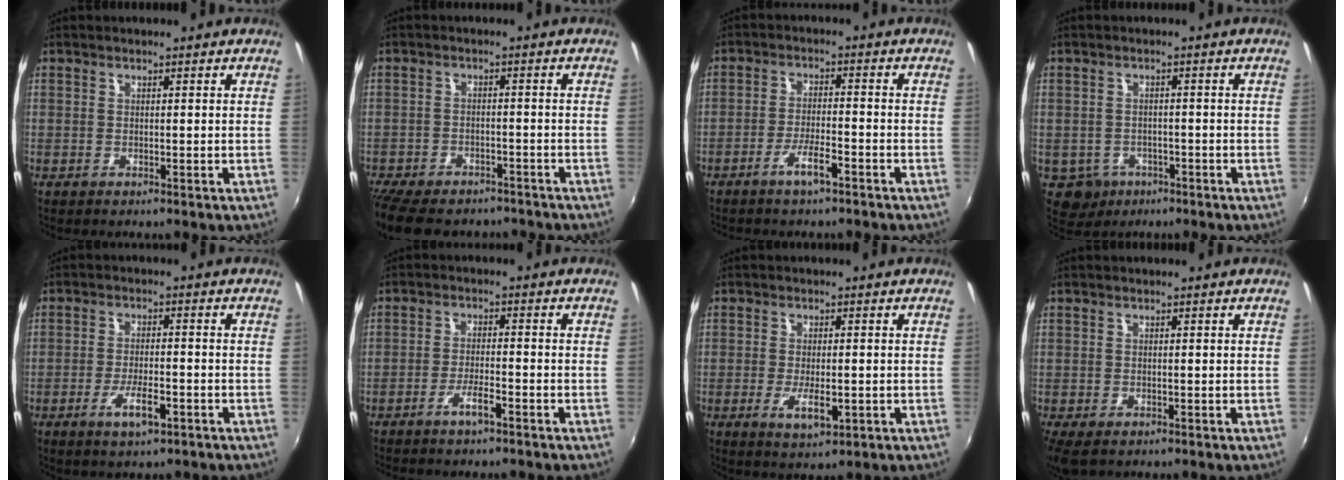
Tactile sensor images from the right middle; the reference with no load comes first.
{"total": 15.3, "force": [-12.4, 6.6, 6.1], "torque": [-0.154, -0.012, -0.185]}
{"total": 4.5, "force": [-3.3, 0.8, 3.0], "torque": [-0.070, 0.000, -0.058]}
{"total": 5.2, "force": [-2.4, 4.5, 1.3], "torque": [-0.037, -0.003, -0.028]}
{"total": 5.4, "force": [-3.0, 1.7, 4.2], "torque": [-0.090, -0.009, -0.049]}
{"total": 3.4, "force": [-2.6, 0.4, 2.3], "torque": [-0.058, 0.000, -0.048]}
{"total": 4.9, "force": [-1.5, 1.9, 4.3], "torque": [-0.083, -0.013, -0.024]}
{"total": 3.3, "force": [-1.8, 1.6, 2.3], "torque": [-0.045, -0.016, -0.026]}